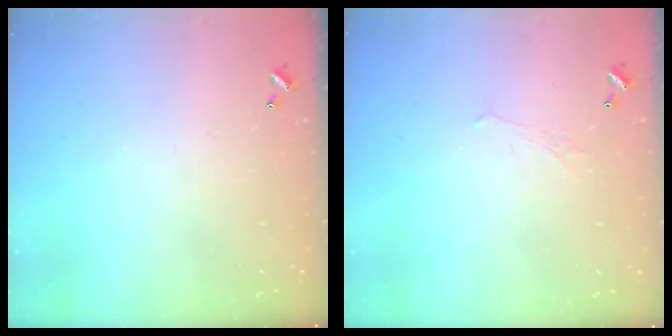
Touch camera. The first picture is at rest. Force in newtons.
{"total": 0.6, "press": 0.2, "slide": 0.6}